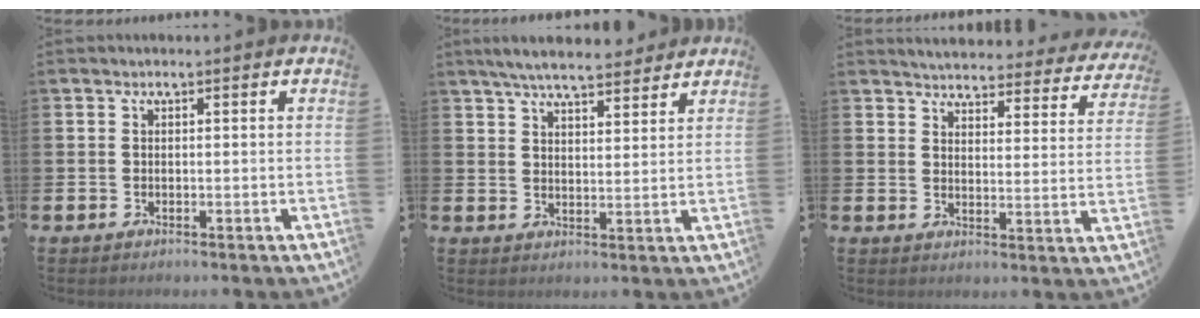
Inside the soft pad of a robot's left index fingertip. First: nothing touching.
{"total": 5.9, "force": [5.6, 1.0, 1.6], "torque": [-0.034, -0.024, 0.099]}
{"total": 4.1, "force": [4.1, 0.6, 0.4], "torque": [-0.023, -0.037, 0.066]}